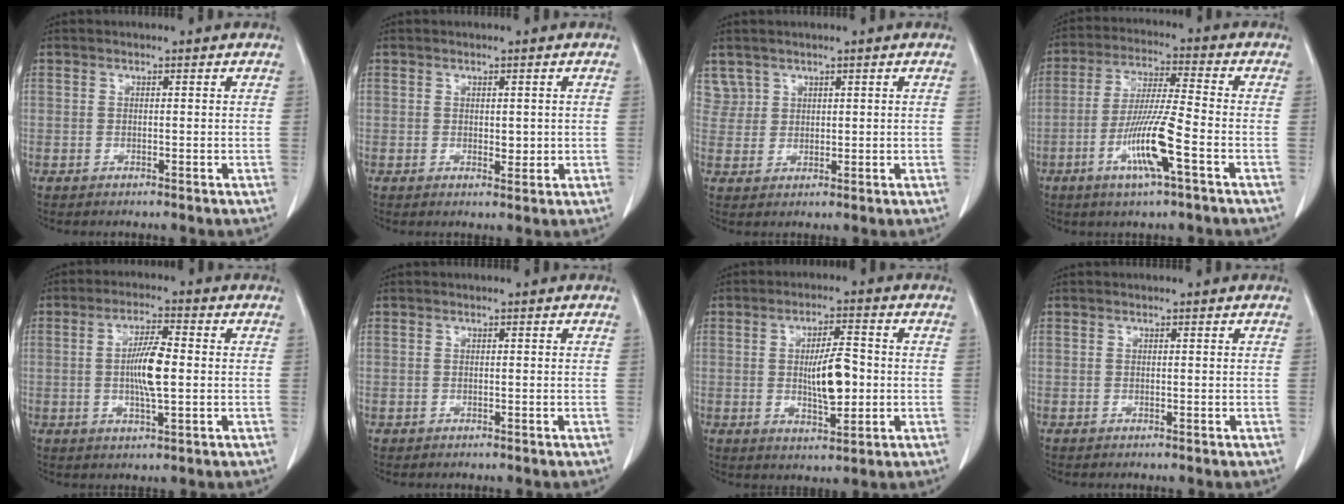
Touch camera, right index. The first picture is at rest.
{"total": 1.8, "force": [0.1, 1.0, 1.5], "torque": [-0.019, -0.004, 0.006]}
{"total": 2.9, "force": [2.0, 2.0, -0.3], "torque": [0.017, 0.005, 0.038]}
{"total": 10.6, "force": [-4.2, 0.1, 9.8], "torque": [-0.193, -0.010, -0.081]}
{"total": 6.9, "force": [-0.2, 1.0, 6.8], "torque": [-0.130, 0.000, -0.008]}
{"total": 0.0}
{"total": 7.5, "force": [-0.4, 2.0, 7.3], "torque": [-0.126, 0.000, -0.004]}
{"total": 0.0}